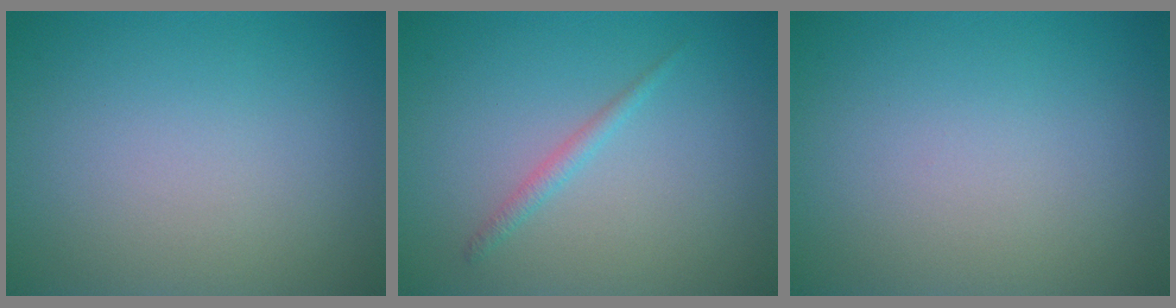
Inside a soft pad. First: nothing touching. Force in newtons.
{"total": 1.1, "press": 1.1, "slide": 0.1}
{"total": 0.0}